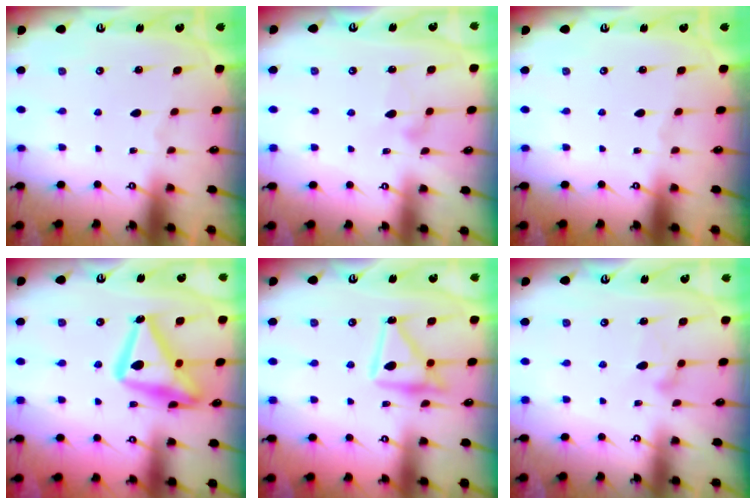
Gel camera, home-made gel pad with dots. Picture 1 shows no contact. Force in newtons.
{"total": 6.6, "press": 6.5, "slide": 0.4}
{"total": 0.0}
{"total": 19.4, "press": 19.4, "slide": 1.4}
{"total": 14.5, "press": 14.5, "slide": 1.0}
{"total": 11.5, "press": 11.5, "slide": 0.3}